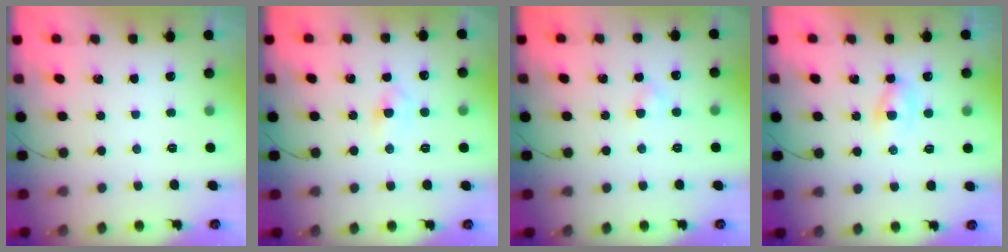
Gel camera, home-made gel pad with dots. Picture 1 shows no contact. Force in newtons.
{"total": 2.4, "press": 2.1, "slide": 1.0}
{"total": 2.9, "press": 2.7, "slide": 1.1}
{"total": 2.2, "press": 2.0, "slide": 1.1}